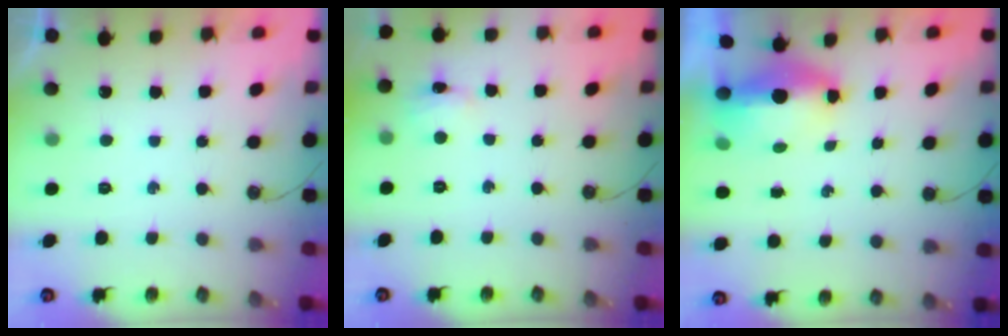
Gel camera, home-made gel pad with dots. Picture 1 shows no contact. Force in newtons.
{"total": 2.9, "press": 2.9, "slide": 0.5}
{"total": 6.4, "press": 6.3, "slide": 1.3}